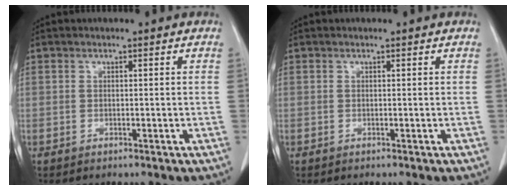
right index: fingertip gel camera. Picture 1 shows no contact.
{"total": 0.0}